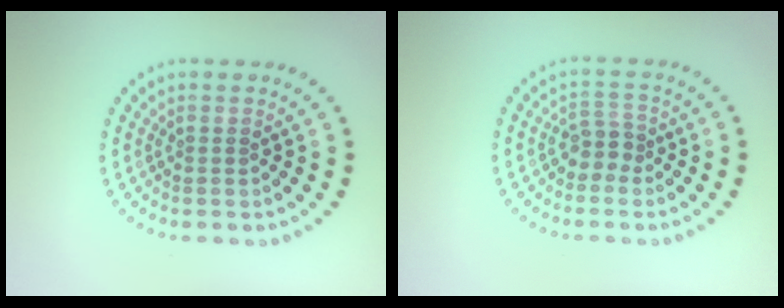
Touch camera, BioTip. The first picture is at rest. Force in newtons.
{"total": 1.9, "press": 1.4, "slide": 1.2}